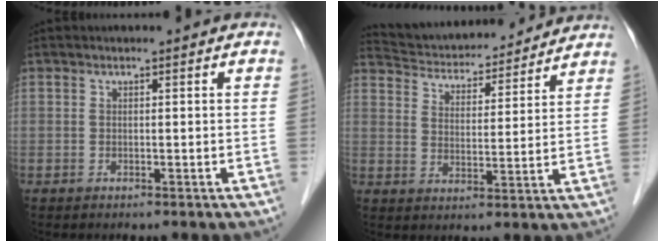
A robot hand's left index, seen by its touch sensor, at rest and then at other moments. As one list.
[{"total": 16.2, "force": [15.4, 3.1, 3.9], "torque": [-0.056, 0.017, 0.213]}]